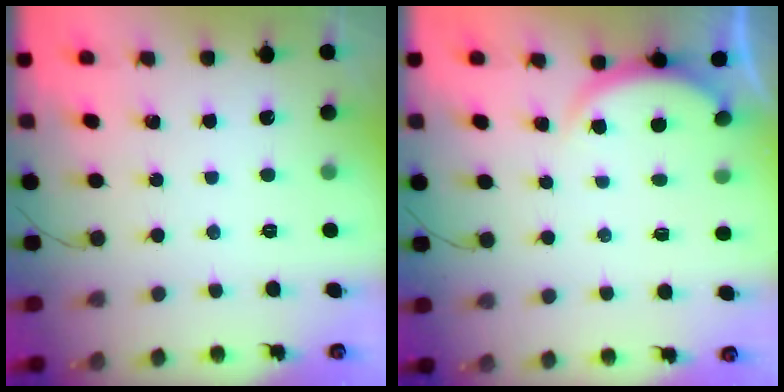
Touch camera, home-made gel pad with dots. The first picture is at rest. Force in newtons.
{"total": 2.2, "press": 2.2, "slide": 0.6}